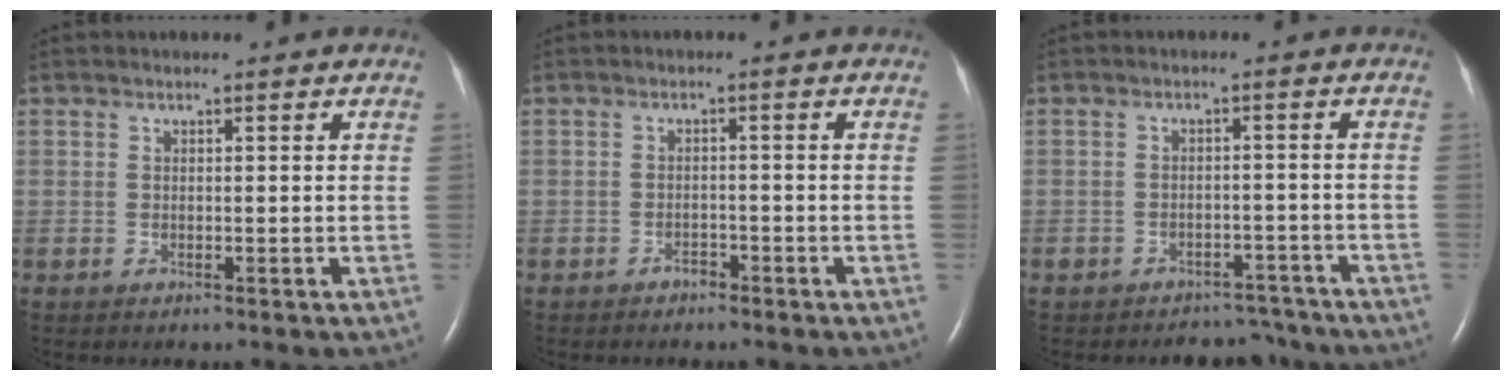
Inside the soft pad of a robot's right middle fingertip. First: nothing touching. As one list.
[{"total": 1.4, "force": [-1.1, 0.6, 0.5], "torque": [-0.008, 0.002, -0.017]}, {"total": 5.8, "force": [-5.0, 3.0, 0.0], "torque": [0.007, 0.021, -0.063]}]